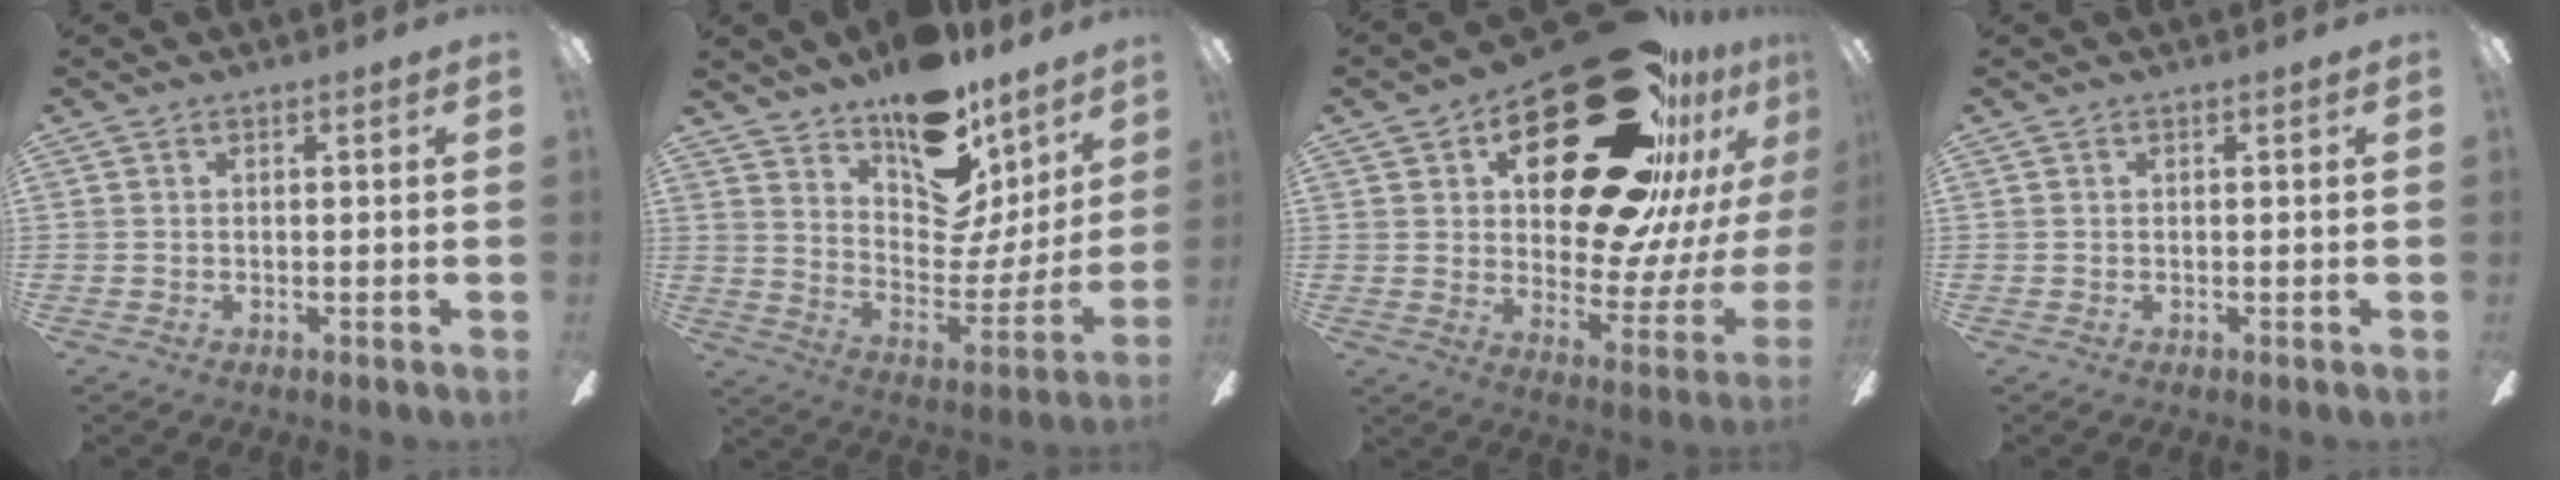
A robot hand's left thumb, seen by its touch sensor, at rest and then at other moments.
{"total": 17.7, "force": [13.2, 8.0, 8.6], "torque": [-0.131, -0.110, 0.235]}
{"total": 34.1, "force": [19.5, 16.0, 23.0], "torque": [-0.300, -0.124, 0.351]}
{"total": 0.0}